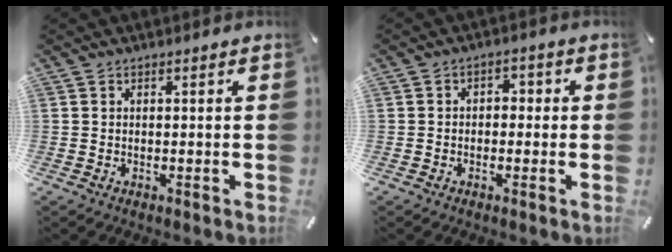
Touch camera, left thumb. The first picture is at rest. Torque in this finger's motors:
{"motor_torque": [-0.02, -0.13, 0.11, 0.15, 0.00]}